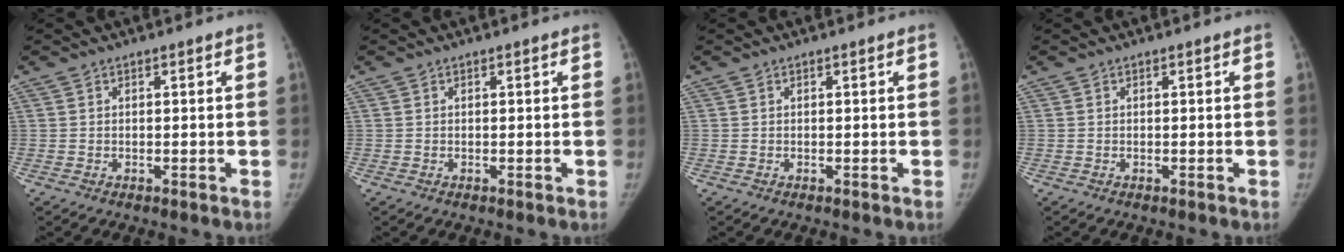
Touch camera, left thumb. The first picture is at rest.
{"total": 0.0}
{"total": 0.0}
{"total": 0.0}